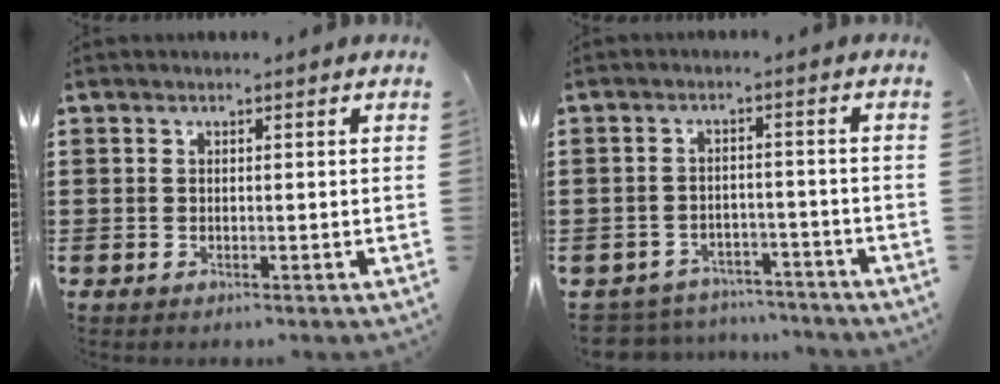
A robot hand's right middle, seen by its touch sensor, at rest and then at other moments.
{"total": 4.1, "force": [-4.1, 0.6, -0.2], "torque": [-0.010, 0.001, -0.090]}